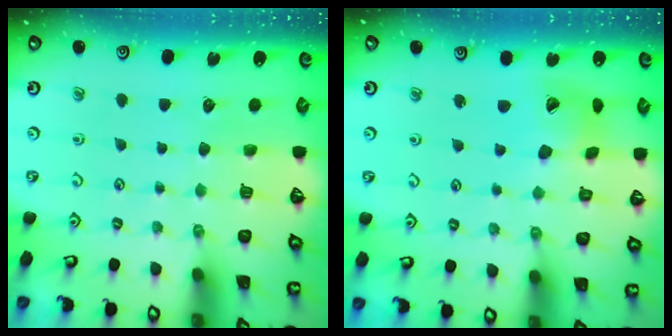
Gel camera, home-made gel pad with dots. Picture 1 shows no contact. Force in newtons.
{"total": 12.4, "press": 12.4, "slide": 1.5}